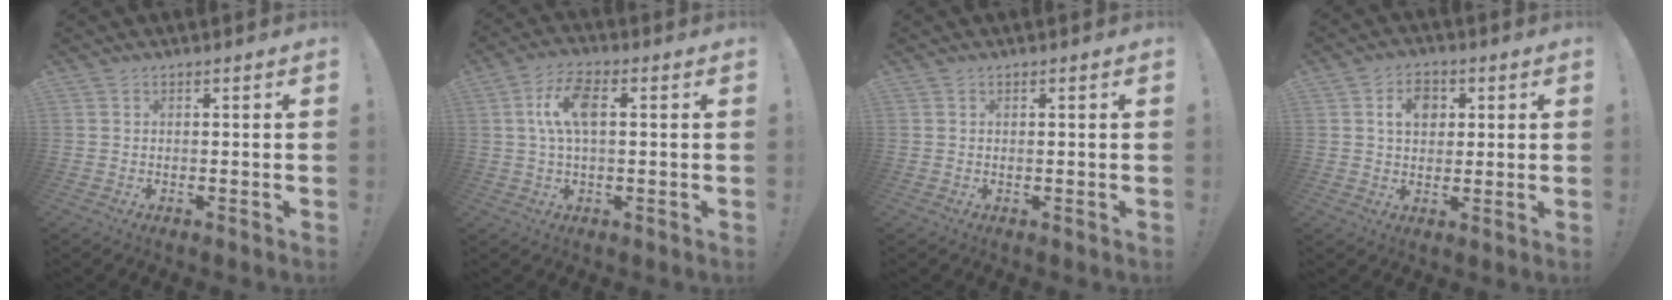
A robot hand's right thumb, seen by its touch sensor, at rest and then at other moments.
{"total": 9.9, "force": [1.5, 4.6, 8.6], "torque": [-0.167, 0.009, 0.028]}
{"total": 0.0}
{"total": 7.6, "force": [2.2, 5.8, 4.4], "torque": [-0.063, 0.006, 0.038]}